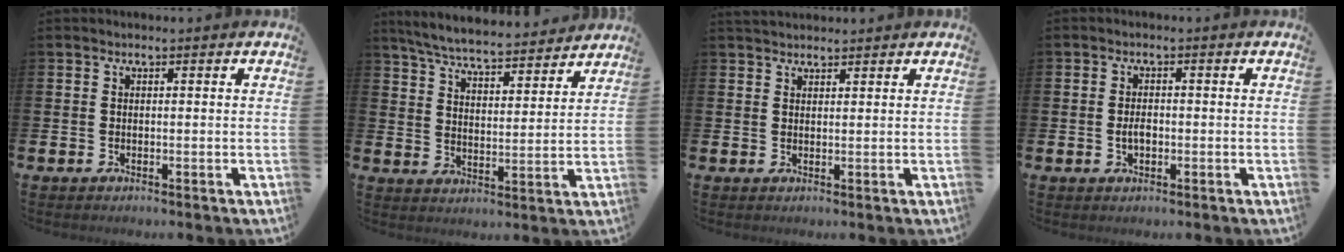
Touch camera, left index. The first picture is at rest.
{"total": 6.4, "force": [6.2, 0.6, 1.5], "torque": [-0.053, -0.045, 0.106]}
{"total": 2.0, "force": [1.9, 0.6, 0.1], "torque": [0.003, -0.005, 0.033]}
{"total": 2.0, "force": [-0.3, 1.2, 1.6], "torque": [-0.022, 0.001, -0.009]}